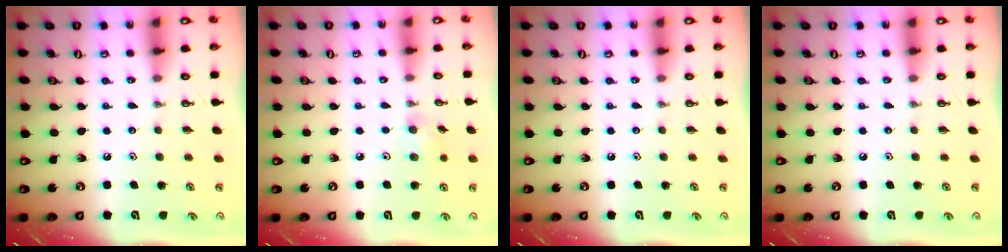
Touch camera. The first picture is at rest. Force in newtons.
{"total": 4.6, "press": 4.4, "slide": 1.4}
{"total": 0.0}
{"total": 0.0}